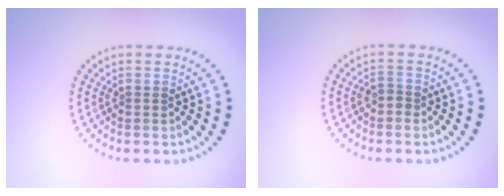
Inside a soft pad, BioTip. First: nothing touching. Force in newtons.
{"total": 1.1, "press": 0.9, "slide": 0.6}